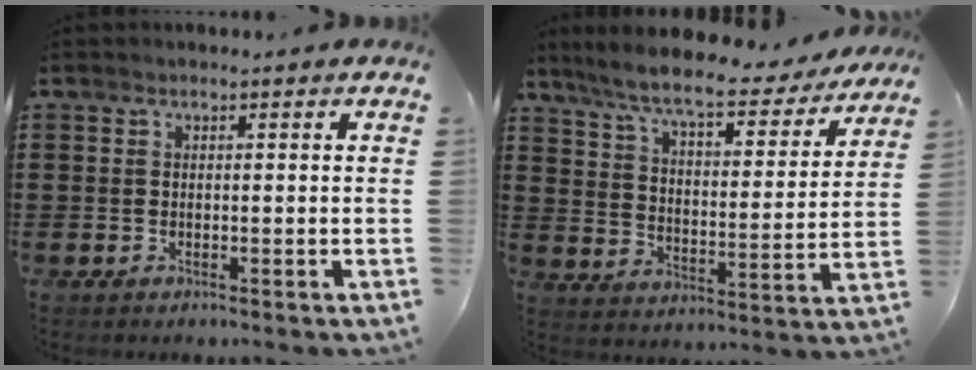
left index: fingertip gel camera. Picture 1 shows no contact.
{"total": 8.2, "force": [7.0, 0.8, 4.2], "torque": [-0.110, -0.040, 0.117]}